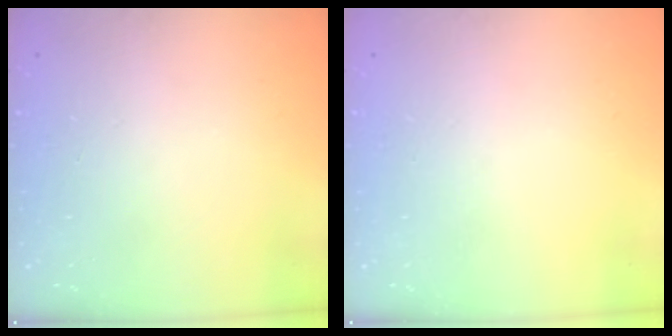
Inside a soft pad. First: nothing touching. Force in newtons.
{"total": 0.0}